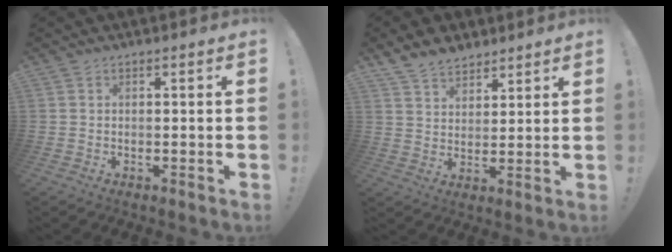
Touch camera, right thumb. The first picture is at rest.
{"total": 8.0, "force": [6.4, 4.3, 2.1], "torque": [-0.046, -0.037, 0.126]}